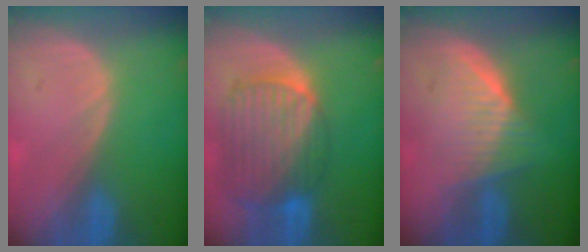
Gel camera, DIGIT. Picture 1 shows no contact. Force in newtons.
{"total": 10.7, "press": 9.1, "slide": 5.5}
{"total": 6.1, "press": 6.0, "slide": 1.0}